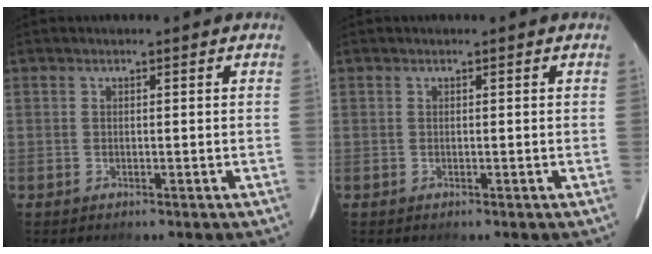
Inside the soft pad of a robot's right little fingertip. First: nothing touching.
{"total": 0.0}